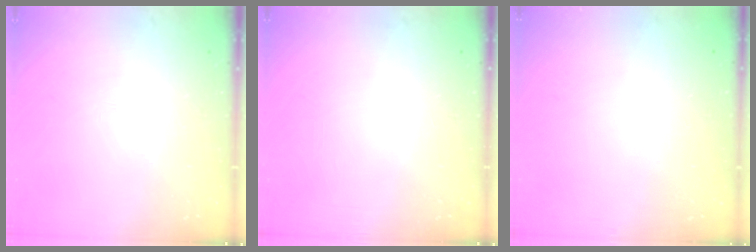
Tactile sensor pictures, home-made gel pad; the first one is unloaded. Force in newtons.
{"total": 0.0}
{"total": 0.0}